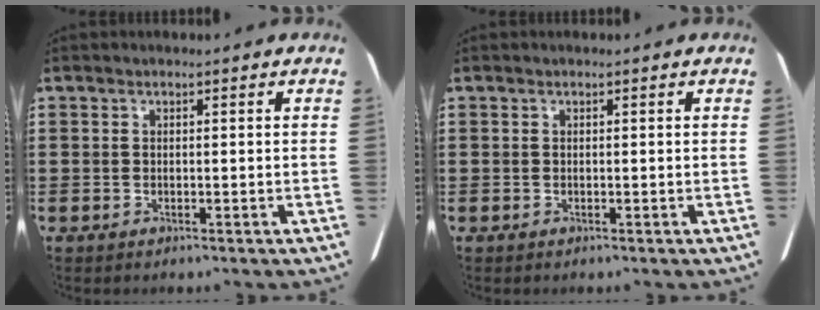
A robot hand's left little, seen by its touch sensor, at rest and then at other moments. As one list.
[{"total": 0.0}]